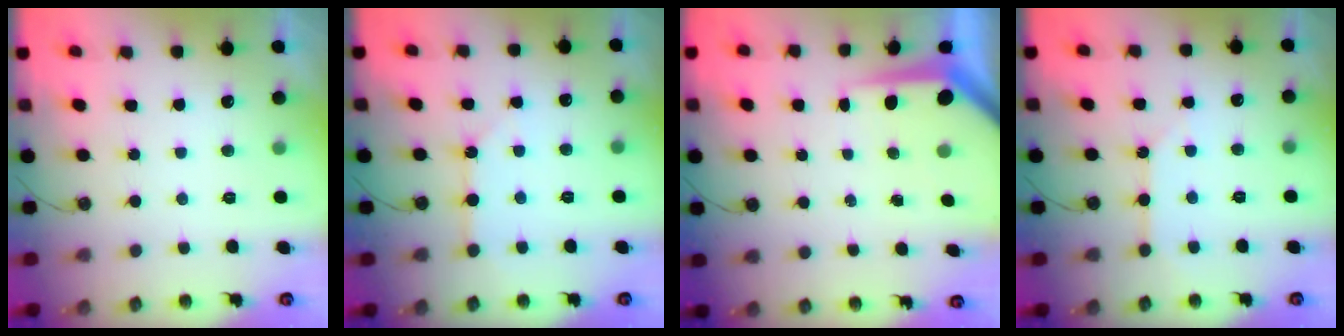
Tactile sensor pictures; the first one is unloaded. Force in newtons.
{"total": 3.4, "press": 3.4, "slide": 0.1}
{"total": 6.2, "press": 6.2, "slide": 0.6}
{"total": 2.6, "press": 2.5, "slide": 0.3}